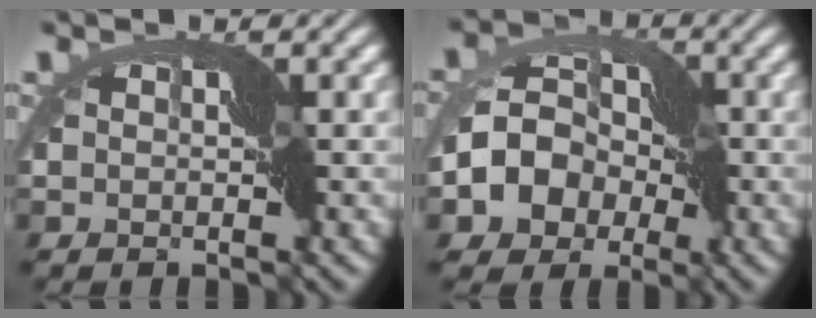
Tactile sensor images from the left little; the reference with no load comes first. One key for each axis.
{"total": 6.2, "fx": -1.3, "fy": 4.6, "fz": 3.9, "tx": -0.078, "ty": -0.003, "tz": -0.041}